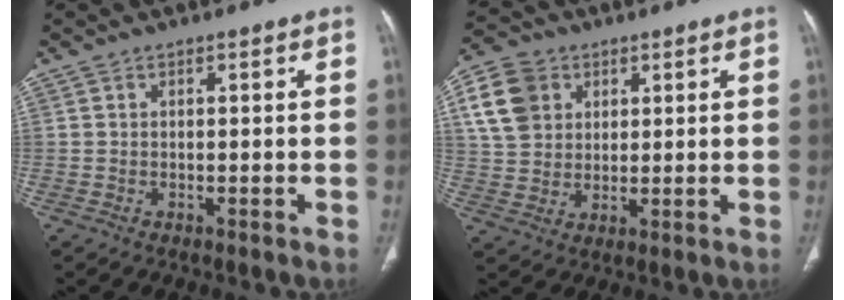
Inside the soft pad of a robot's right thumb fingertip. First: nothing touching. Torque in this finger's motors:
{"motor_torque": [0.42, 0.66, 0.43, -0.33, 0.04]}